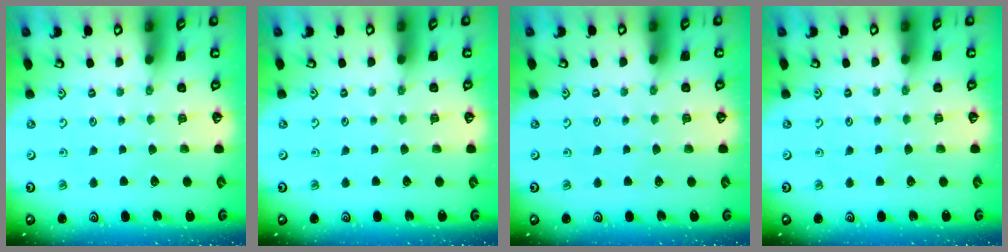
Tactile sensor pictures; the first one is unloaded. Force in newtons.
{"total": 0.0}
{"total": 0.0}
{"total": 0.0}